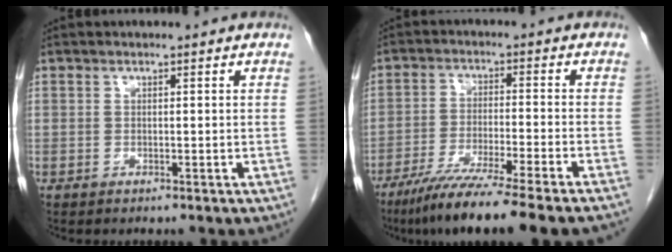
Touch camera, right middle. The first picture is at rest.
{"total": 13.8, "force": [-10.9, -1.3, 8.4], "torque": [-0.136, -0.049, -0.175]}